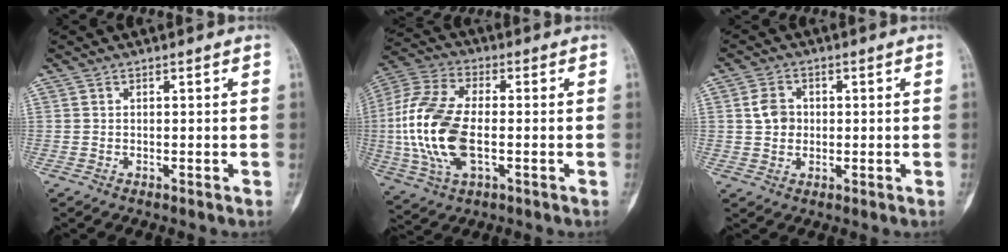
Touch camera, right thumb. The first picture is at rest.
{"total": 17.6, "force": [-1.7, 9.1, 15.0], "torque": [-0.330, 0.008, -0.032]}
{"total": 4.5, "force": [0.4, 3.7, 2.5], "torque": [-0.030, 0.002, 0.004]}